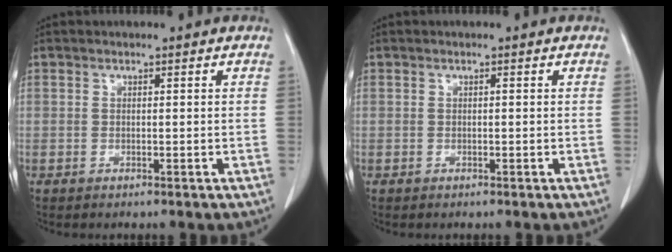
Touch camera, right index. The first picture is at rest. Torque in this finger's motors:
{"motor_torque": [0.17, -0.11, -0.01, 0.01]}